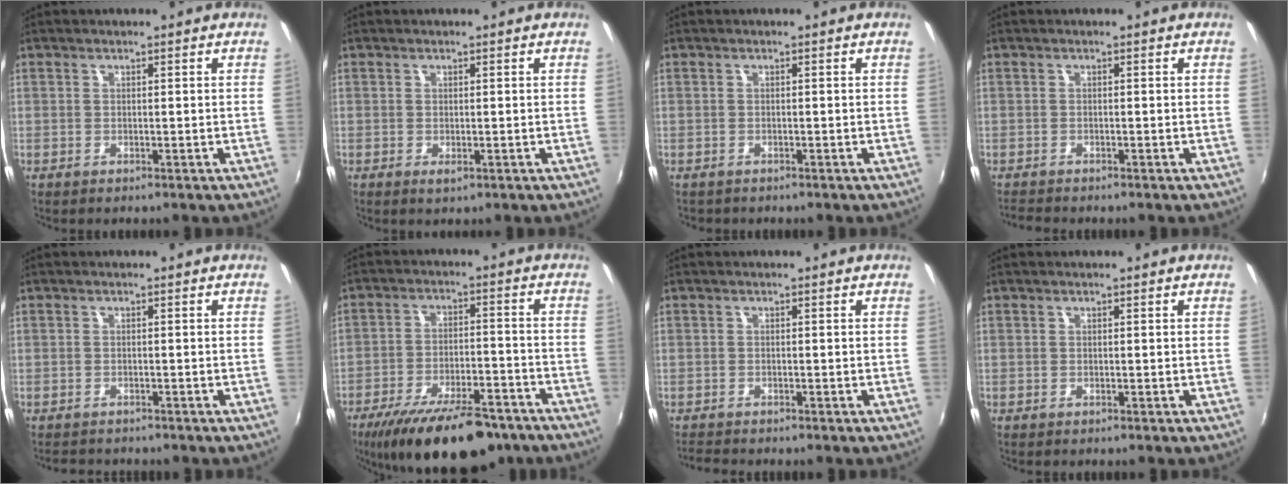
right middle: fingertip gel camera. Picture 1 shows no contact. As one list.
[{"total": 1.2, "force": [-0.4, 0.5, 1.0], "torque": [-0.017, -0.003, -0.004]}, {"total": 1.0, "force": [-0.8, 0.5, 0.2], "torque": [-0.009, 0.000, -0.011]}, {"total": 2.5, "force": [-2.4, 0.2, 0.7], "torque": [-0.023, -0.014, -0.045]}, {"total": 3.4, "force": [-3.2, 0.9, 0.9], "torque": [-0.025, -0.011, -0.050]}, {"total": 20.1, "force": [-15.2, 6.7, 11.3], "torque": [-0.209, -0.027, -0.222]}, {"total": 2.7, "force": [-2.6, 0.1, 0.7], "torque": [-0.025, -0.014, -0.050]}, {"total": 0.0}]